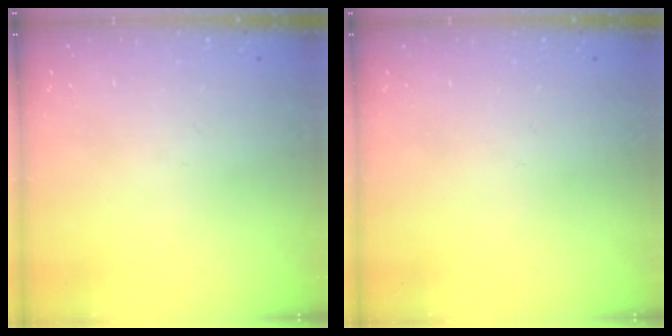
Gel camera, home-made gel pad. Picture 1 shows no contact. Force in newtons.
{"total": 0.0}